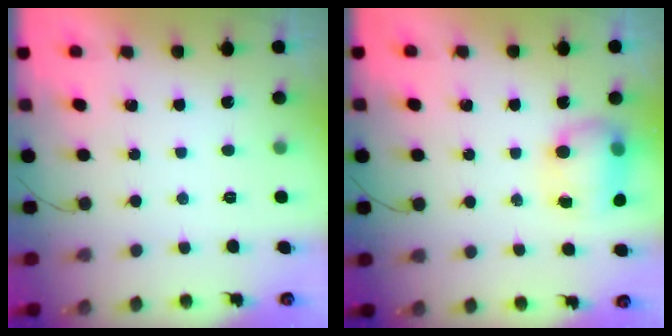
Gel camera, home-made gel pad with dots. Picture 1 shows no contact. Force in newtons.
{"total": 8.0, "press": 8.0, "slide": 0.5}